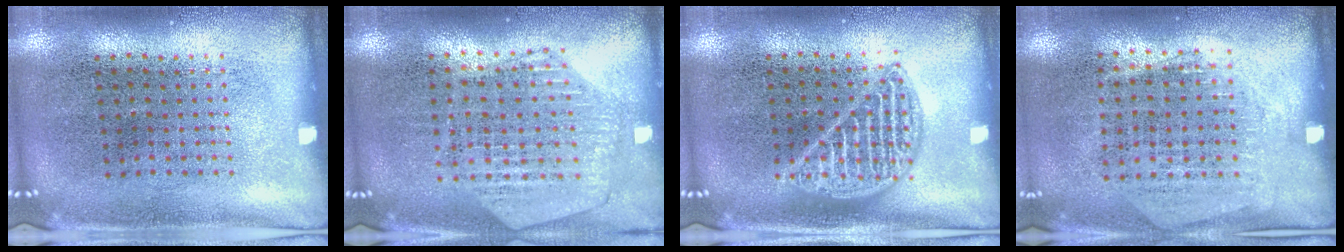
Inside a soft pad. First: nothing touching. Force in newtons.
{"total": 1.1, "press": 1.1, "slide": 0.1}
{"total": 1.5, "press": 1.5, "slide": 0.2}
{"total": 1.3, "press": 1.1, "slide": 0.6}